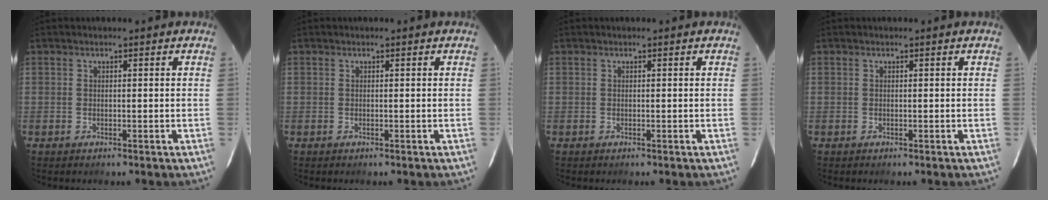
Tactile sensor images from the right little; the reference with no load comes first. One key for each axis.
{"total": 0.0}
{"total": 0.0}
{"total": 0.0}